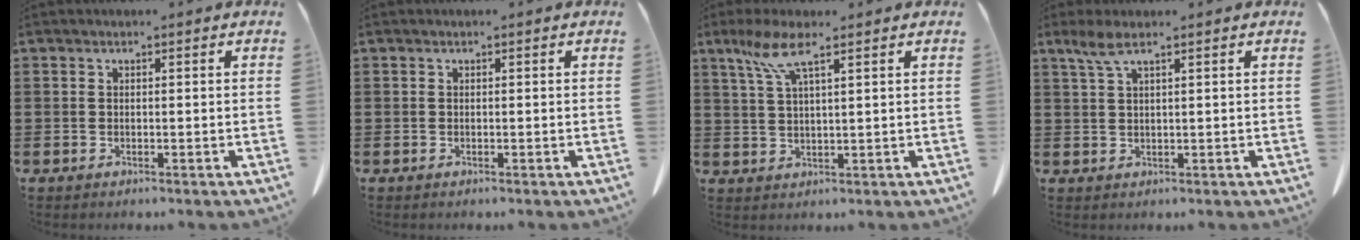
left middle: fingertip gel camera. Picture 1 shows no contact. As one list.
[{"total": 0.0}, {"total": 6.0, "force": [3.7, 0.7, 4.6], "torque": [-0.099, 0.002, 0.064]}, {"total": 2.7, "force": [1.7, 0.2, 2.1], "torque": [-0.045, 0.000, 0.031]}]